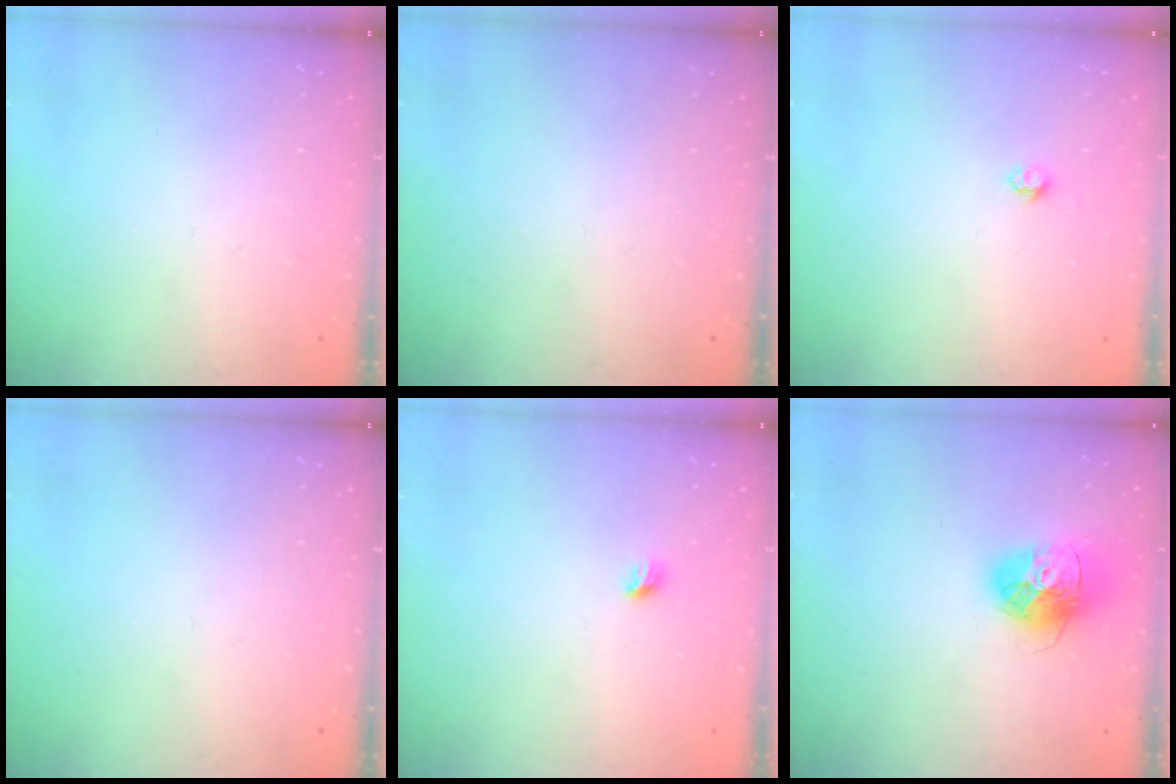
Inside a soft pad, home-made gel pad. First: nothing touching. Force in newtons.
{"total": 0.0}
{"total": 3.8, "press": 3.7, "slide": 0.5}
{"total": 0.0}
{"total": 3.9, "press": 3.8, "slide": 0.9}
{"total": 14.9, "press": 14.9, "slide": 1.6}